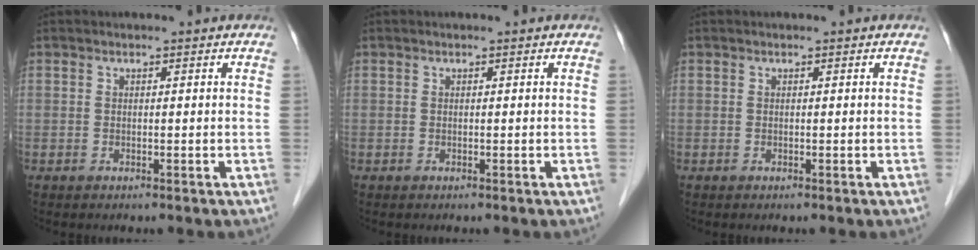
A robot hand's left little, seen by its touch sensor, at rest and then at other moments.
{"total": 0.0}
{"total": 0.0}